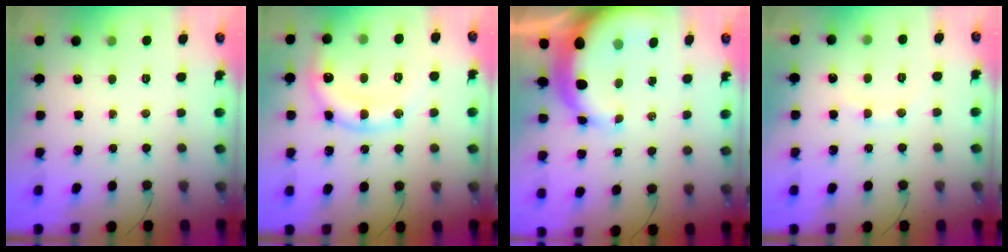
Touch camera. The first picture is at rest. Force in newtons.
{"total": 12.9, "press": 12.9, "slide": 1.1}
{"total": 11.0, "press": 10.8, "slide": 2.1}
{"total": 3.7, "press": 3.6, "slide": 0.9}